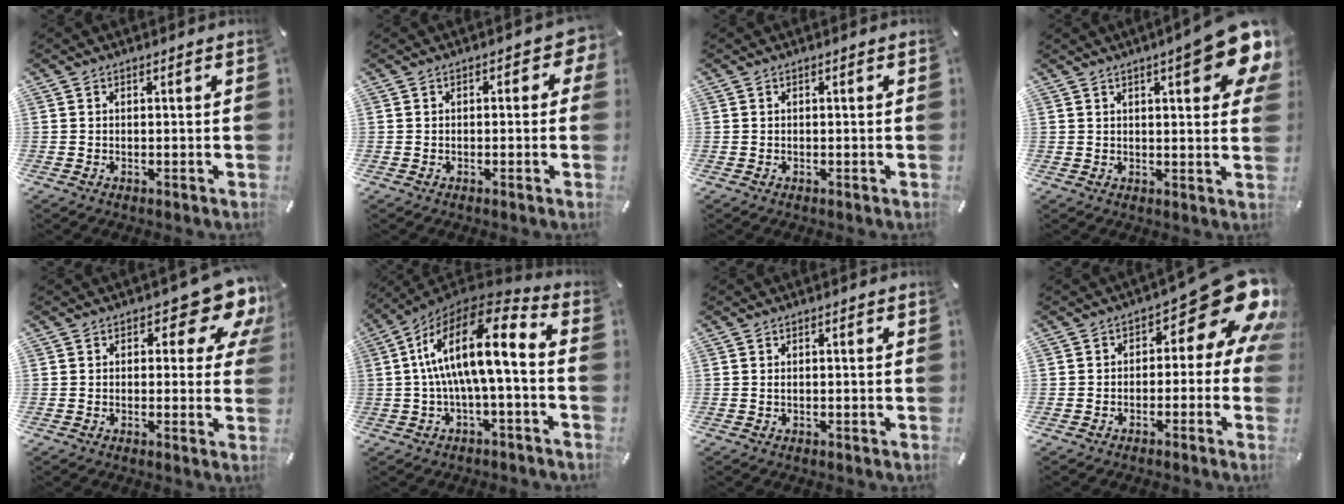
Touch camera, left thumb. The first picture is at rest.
{"total": 2.9, "force": [-0.1, 1.9, 2.2], "torque": [-0.028, 0.003, -0.007]}
{"total": 0.0}
{"total": 13.1, "force": [6.4, 3.3, 10.9], "torque": [-0.146, -0.031, 0.101]}
{"total": 10.2, "force": [5.2, 4.7, 7.4], "torque": [-0.088, -0.028, 0.084]}
{"total": 18.0, "force": [1.3, 6.0, 16.9], "torque": [-0.307, -0.013, 0.016]}
{"total": 0.6, "force": [0.1, 0.1, 0.5], "torque": [-0.011, 0.000, 0.002]}
{"total": 14.6, "force": [5.9, 6.8, 11.5], "torque": [-0.136, -0.046, 0.095]}